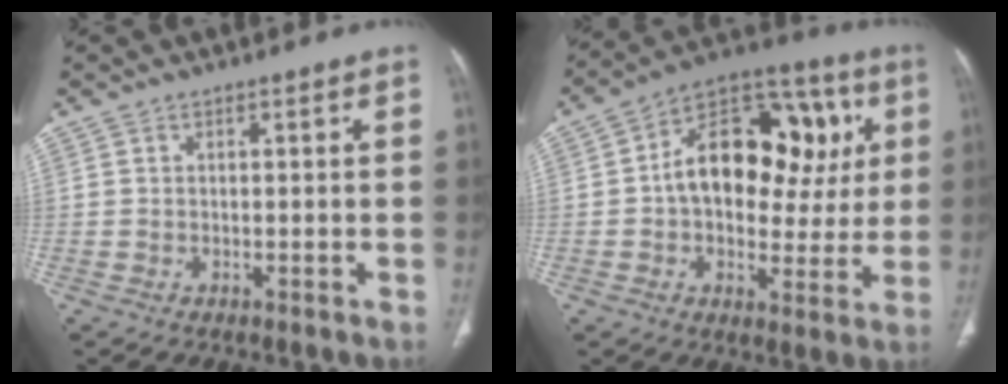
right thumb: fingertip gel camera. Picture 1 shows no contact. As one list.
[{"total": 21.6, "force": [3.2, 13.8, 16.3], "torque": [-0.196, 0.030, 0.043]}]